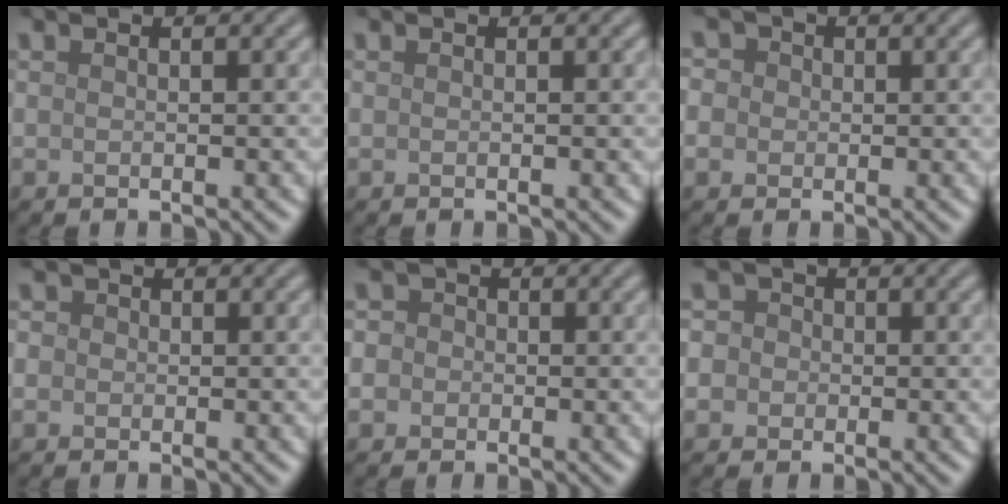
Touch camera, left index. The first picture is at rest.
{"total": 0.0}
{"total": 4.3, "force": [1.2, 3.8, 1.8], "torque": [-0.025, 0.032, -0.010]}
{"total": 2.1, "force": [0.6, 1.9, 0.9], "torque": [-0.001, 0.016, -0.011]}
{"total": 3.8, "force": [0.5, 3.5, 1.4], "torque": [0.000, 0.032, -0.029]}
{"total": 5.0, "force": [0.7, 4.7, 1.8], "torque": [-0.023, 0.040, -0.023]}